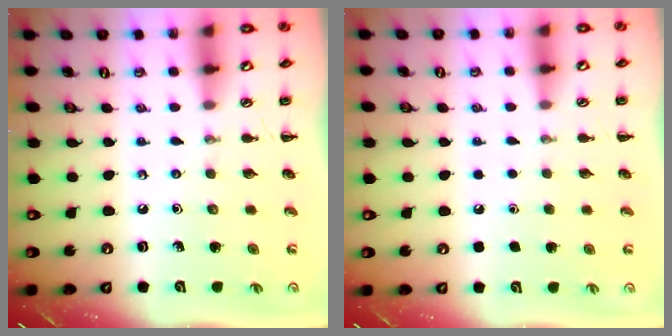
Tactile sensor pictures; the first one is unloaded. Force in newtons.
{"total": 1.7, "press": 1.7, "slide": 0.1}